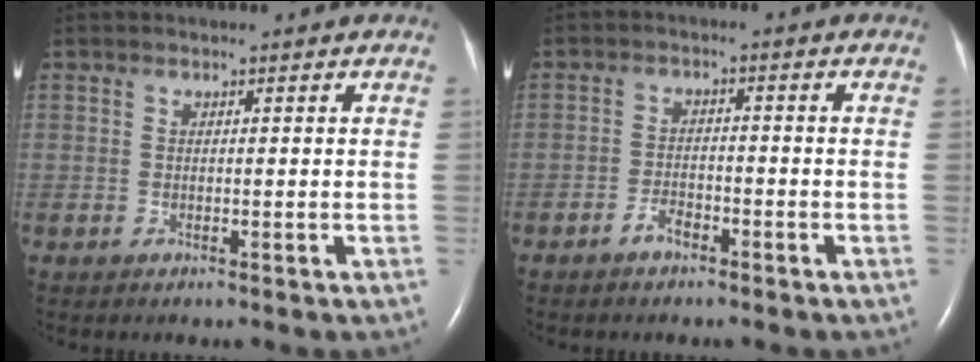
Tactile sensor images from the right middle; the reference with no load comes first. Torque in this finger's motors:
{"motor_torque": [-0.44, -0.73, -0.03, 0.00]}